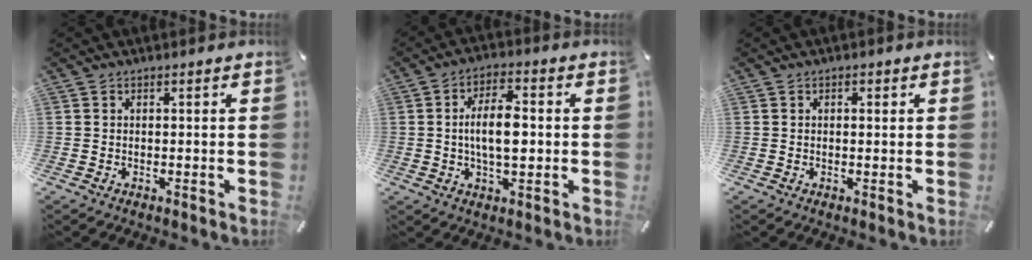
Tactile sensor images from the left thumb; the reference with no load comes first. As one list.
[{"total": 9.4, "force": [0.0, 4.3, 8.4], "torque": [-0.156, 0.002, -0.006]}, {"total": 0.9, "force": [0.2, 0.5, 0.7], "torque": [-0.015, 0.005, 0.001]}]